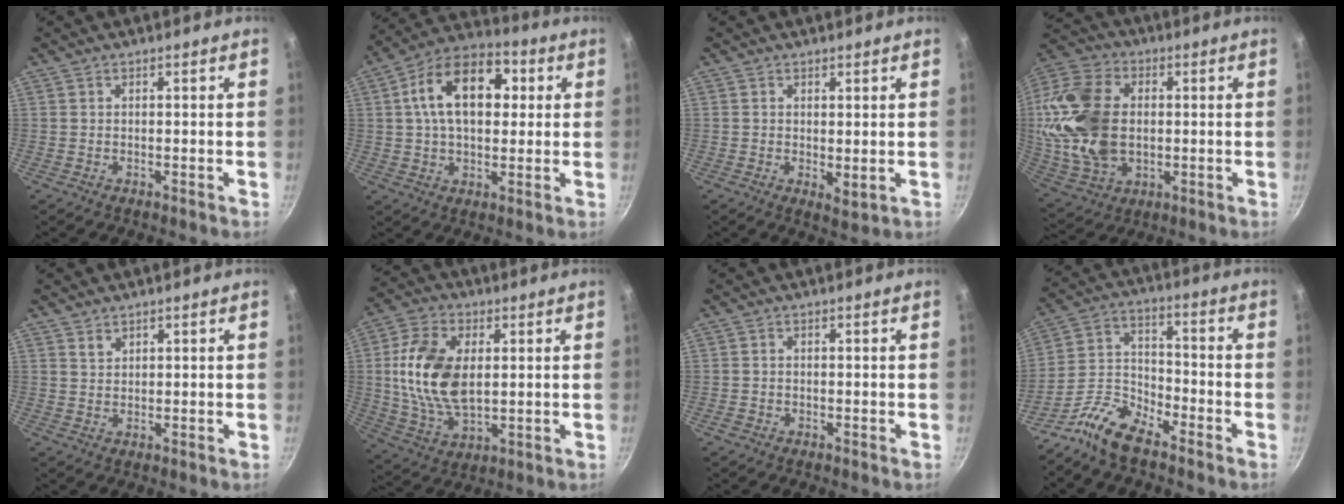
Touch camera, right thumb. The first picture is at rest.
{"total": 16.8, "force": [3.6, 10.6, 12.6], "torque": [-0.175, 0.020, 0.040]}
{"total": 2.8, "force": [0.7, 1.4, 2.3], "torque": [-0.033, -0.014, 0.009]}
{"total": 20.6, "force": [0.9, 14.2, 14.9], "torque": [-0.283, 0.012, 0.022]}
{"total": 1.5, "force": [1.1, 1.0, 0.6], "torque": [-0.005, -0.003, 0.019]}
{"total": 15.8, "force": [2.0, 9.5, 12.5], "torque": [-0.228, -0.004, 0.040]}
{"total": 0.9, "force": [-0.6, 0.7, 0.3], "torque": [-0.007, 0.003, -0.013]}
{"total": 9.8, "force": [-7.7, 3.8, 4.8], "torque": [-0.089, 0.071, -0.168]}